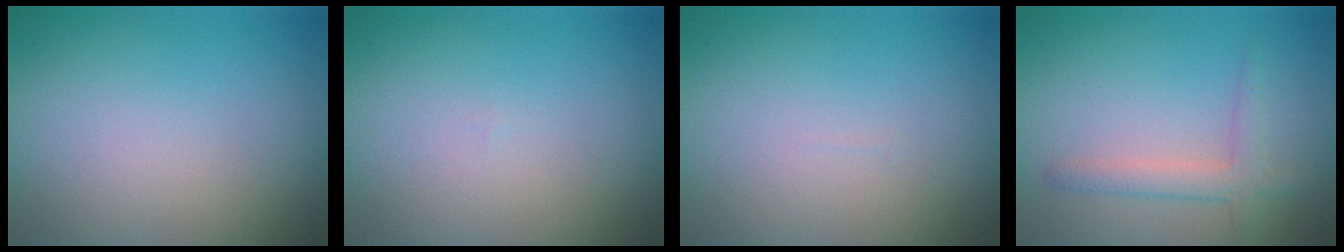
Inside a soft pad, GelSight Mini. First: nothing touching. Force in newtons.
{"total": 0.0}
{"total": 0.0}
{"total": 2.1, "press": 2.1, "slide": 0.1}